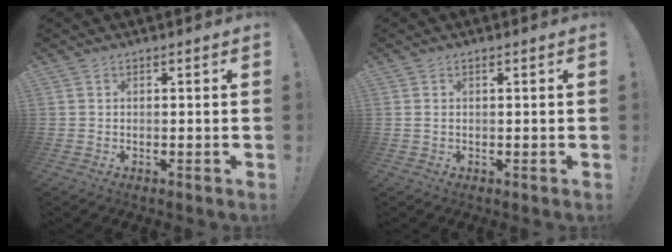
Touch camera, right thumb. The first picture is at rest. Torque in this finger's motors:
{"motor_torque": [0.00, -0.14, -0.02, 0.19, 0.06]}